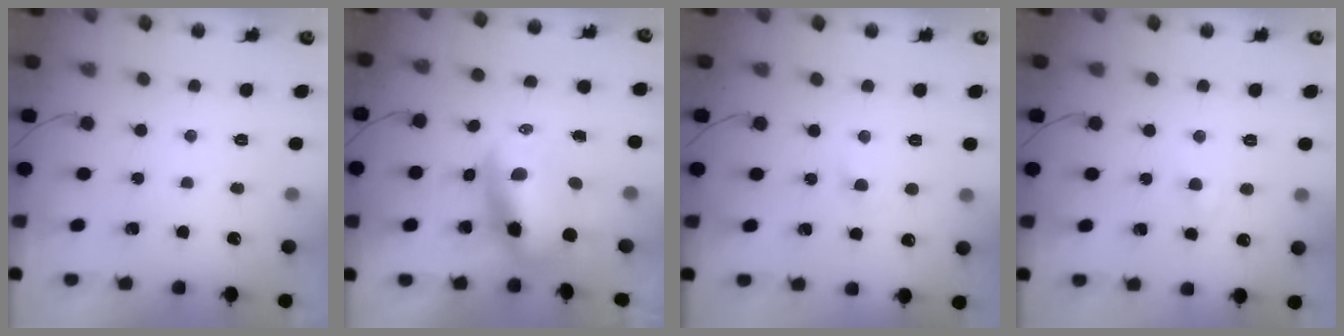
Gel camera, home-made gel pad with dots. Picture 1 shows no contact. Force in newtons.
{"total": 8.3, "press": 7.9, "slide": 2.3}
{"total": 1.8, "press": 1.6, "slide": 0.8}
{"total": 3.0, "press": 2.8, "slide": 1.0}